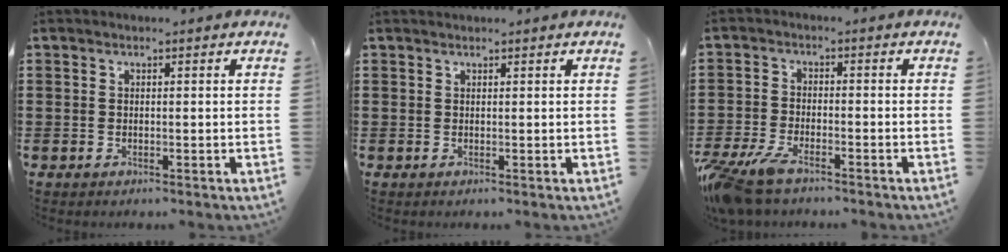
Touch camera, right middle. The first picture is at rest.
{"total": 0.5, "force": [0.5, 0.0, -0.2], "torque": [0.011, -0.001, 0.008]}
{"total": 5.6, "force": [-4.6, 1.1, 3.0], "torque": [-0.091, -0.014, -0.096]}